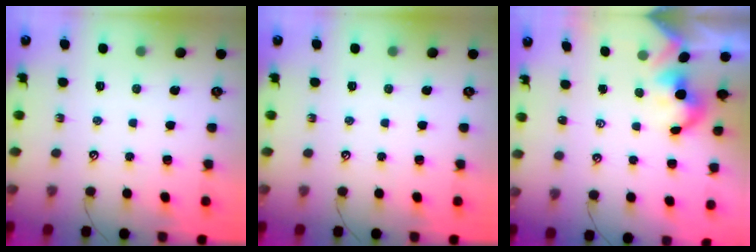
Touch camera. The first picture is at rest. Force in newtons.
{"total": 0.0}
{"total": 2.0, "press": 1.9, "slide": 0.4}